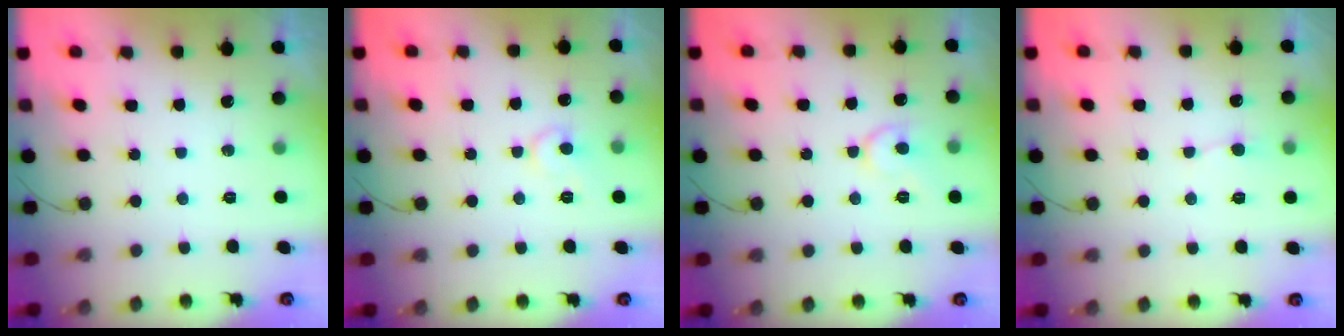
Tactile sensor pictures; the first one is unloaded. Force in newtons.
{"total": 7.6, "press": 7.5, "slide": 0.6}
{"total": 7.5, "press": 7.5, "slide": 0.7}
{"total": 3.0, "press": 3.0, "slide": 0.4}